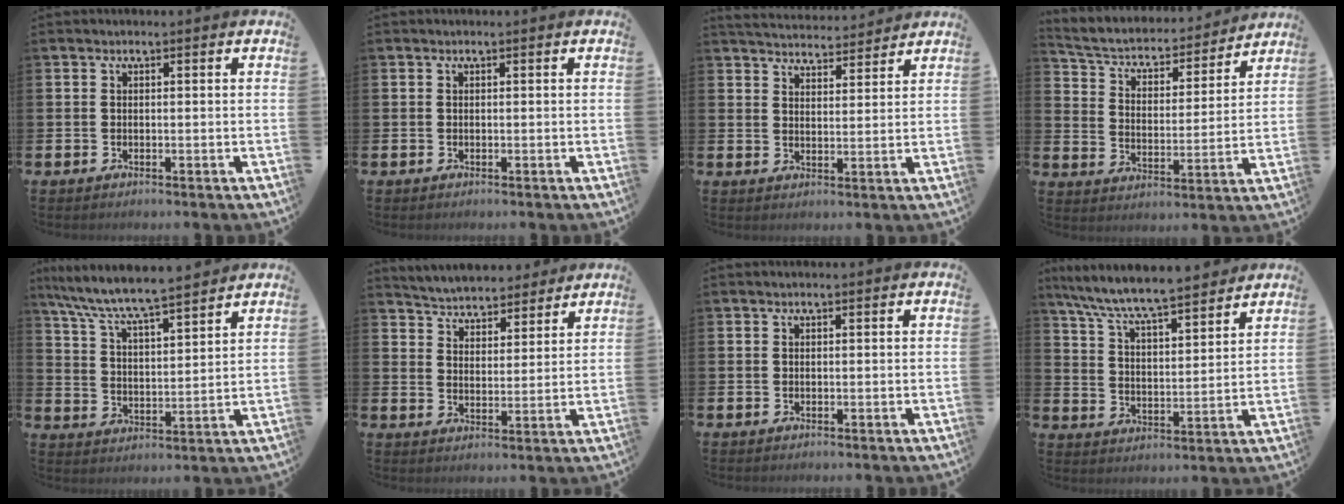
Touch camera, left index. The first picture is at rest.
{"total": 0.0}
{"total": 4.8, "force": [4.7, 0.6, 0.1], "torque": [-0.013, -0.032, 0.085]}
{"total": 5.0, "force": [4.5, 1.8, 1.2], "torque": [-0.052, -0.040, 0.068]}
{"total": 7.8, "force": [7.4, 0.4, 2.4], "torque": [-0.079, -0.052, 0.128]}
{"total": 4.9, "force": [4.8, 1.1, -0.1], "torque": [-0.018, -0.034, 0.083]}
{"total": 0.0}
{"total": 8.1, "force": [7.6, 0.7, 2.6], "torque": [-0.083, -0.053, 0.132]}